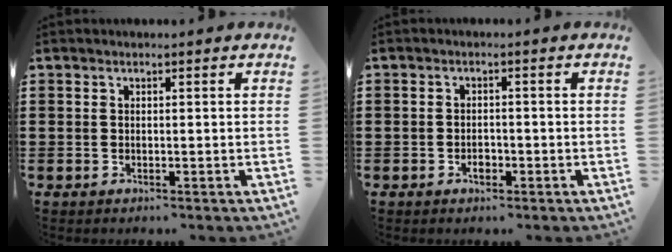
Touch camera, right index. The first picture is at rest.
{"total": 1.8, "force": [-0.9, 1.1, 1.2], "torque": [-0.025, 0.001, -0.016]}